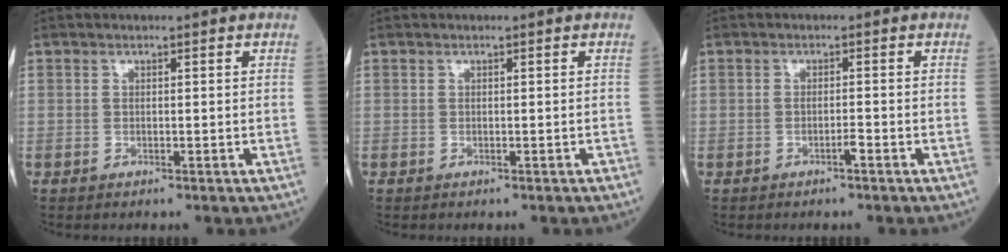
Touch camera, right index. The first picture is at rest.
{"total": 0.0}
{"total": 1.1, "force": [-0.7, 0.0, 0.9], "torque": [-0.017, 0.001, -0.012]}